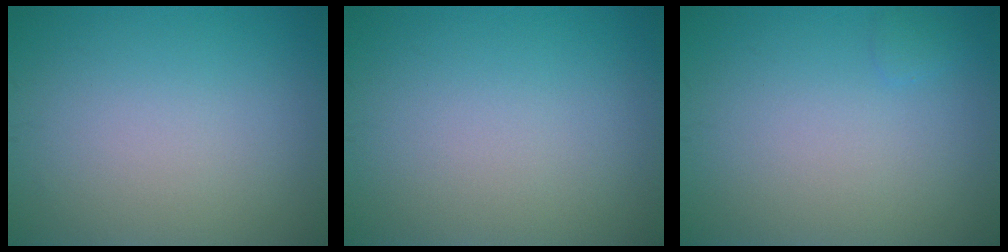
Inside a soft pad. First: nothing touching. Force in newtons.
{"total": 0.0}
{"total": 0.6, "press": 0.6, "slide": 0.1}